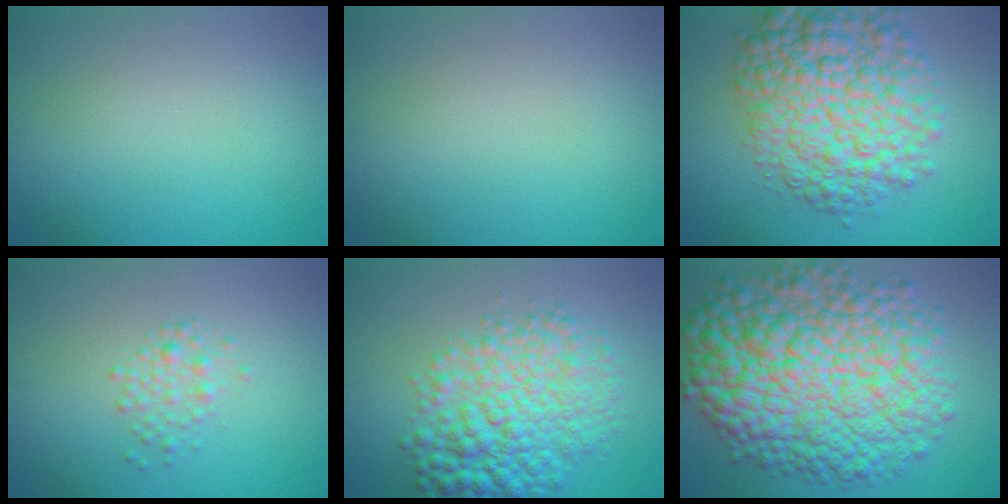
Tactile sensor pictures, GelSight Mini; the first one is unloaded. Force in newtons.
{"total": 0.0}
{"total": 10.1, "press": 10.1, "slide": 0.3}
{"total": 1.7, "press": 1.7, "slide": 0.0}
{"total": 7.5, "press": 7.5, "slide": 0.1}
{"total": 14.6, "press": 14.6, "slide": 0.2}